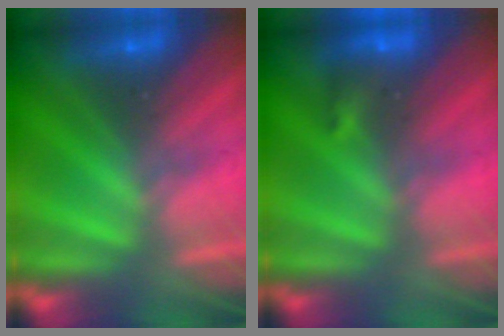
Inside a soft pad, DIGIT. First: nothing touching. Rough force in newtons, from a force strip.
{"total": 2.8}